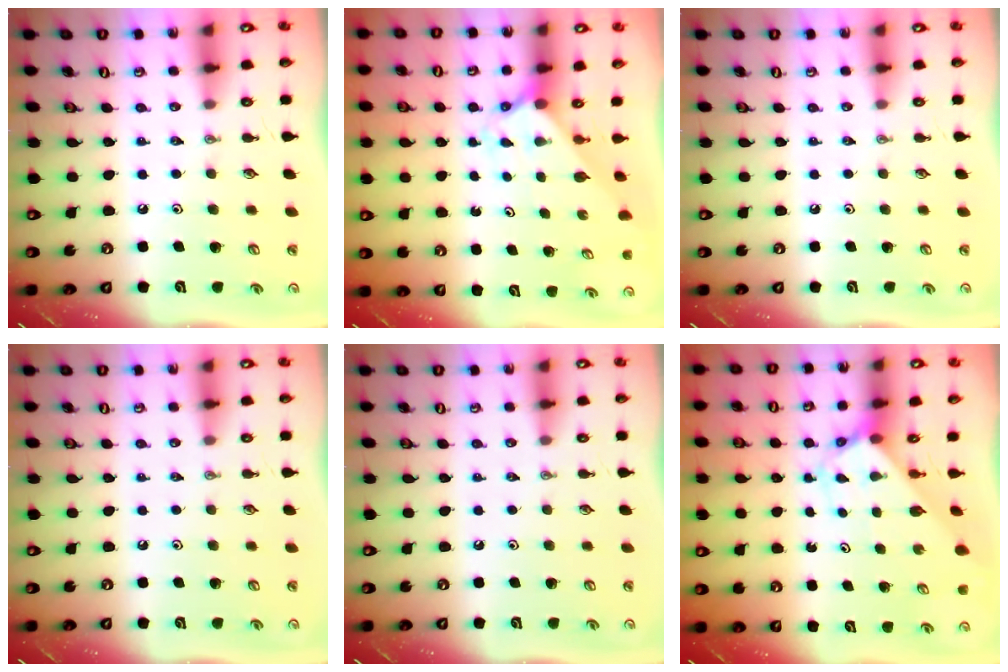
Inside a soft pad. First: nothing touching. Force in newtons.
{"total": 1.8, "press": 1.8, "slide": 0.1}
{"total": 0.0}
{"total": 0.0}
{"total": 0.0}
{"total": 2.6, "press": 2.6, "slide": 0.2}